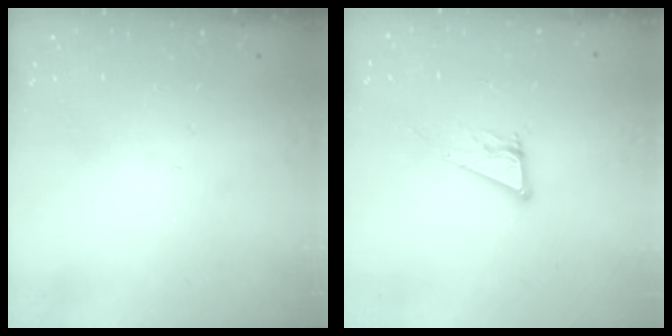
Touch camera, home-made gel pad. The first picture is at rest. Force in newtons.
{"total": 10.9, "press": 10.4, "slide": 3.3}